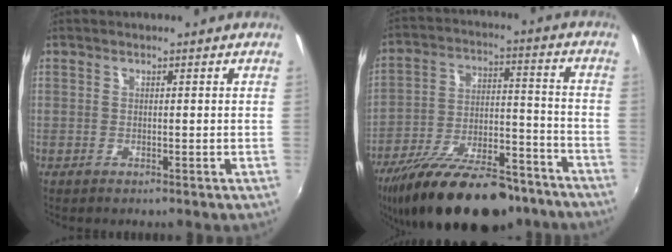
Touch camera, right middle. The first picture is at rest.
{"total": 24.9, "force": [-18.9, 9.1, 13.4], "torque": [-0.240, -0.016, -0.281]}